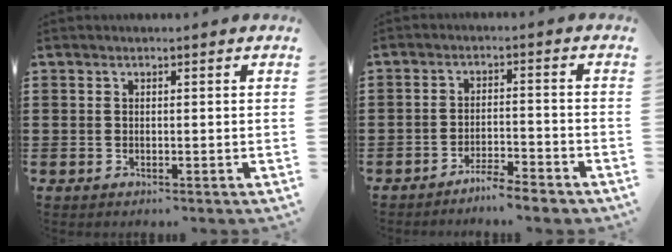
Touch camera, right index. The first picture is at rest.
{"total": 3.9, "force": [-3.8, -0.2, 0.8], "torque": [-0.016, 0.002, -0.078]}